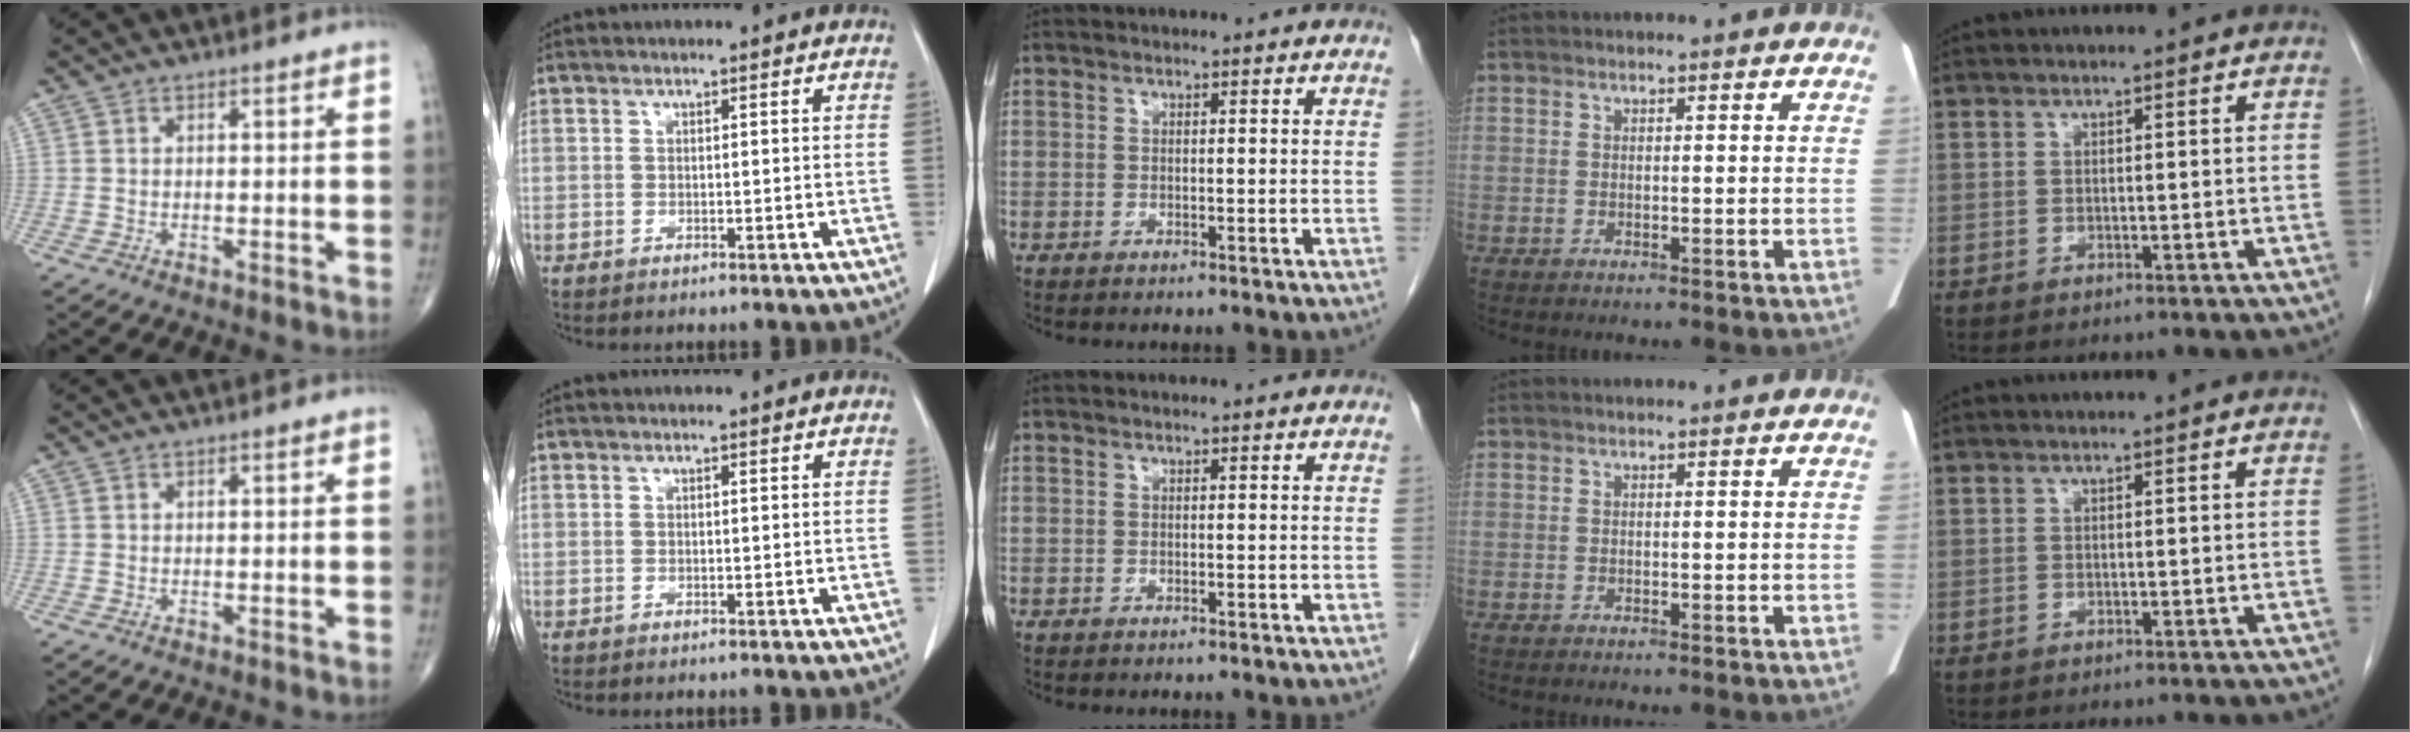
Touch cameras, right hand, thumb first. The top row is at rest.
{}